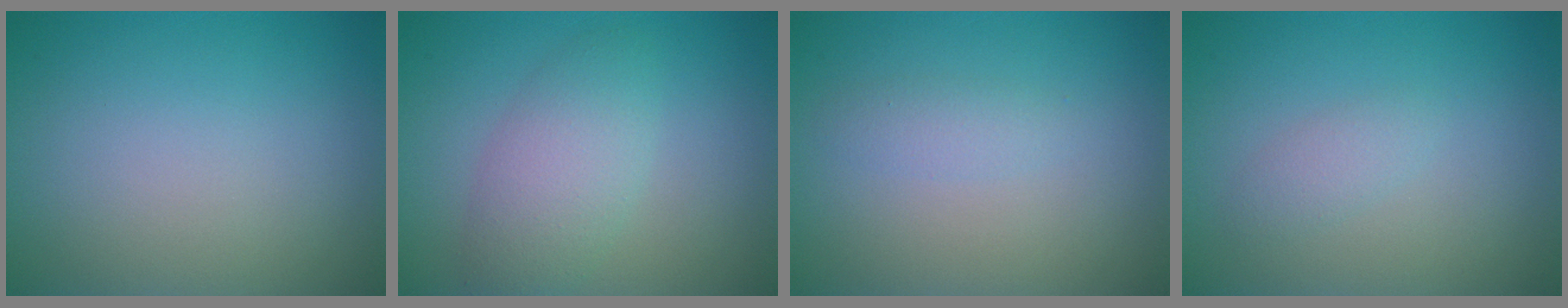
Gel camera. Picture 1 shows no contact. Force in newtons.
{"total": 3.9, "press": 3.9, "slide": 0.1}
{"total": 1.1, "press": 1.1, "slide": 0.0}
{"total": 1.2, "press": 1.1, "slide": 0.1}